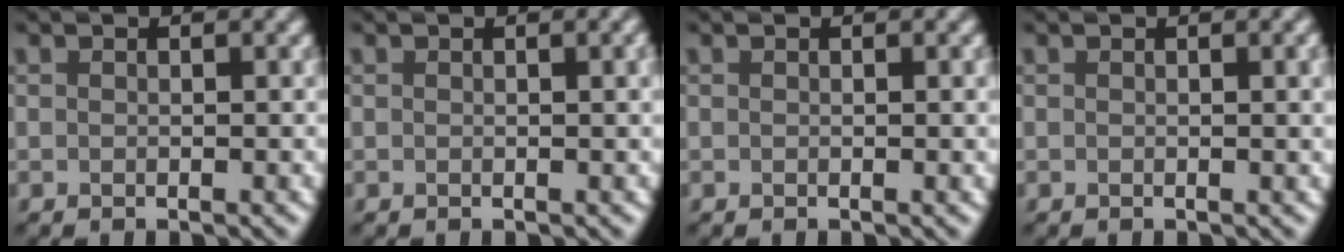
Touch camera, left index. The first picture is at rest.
{"total": 1.2, "force": [0.2, 0.3, 1.1], "torque": [-0.013, 0.003, 0.001]}
{"total": 0.7, "force": [0.1, 0.1, 0.6], "torque": [-0.006, 0.001, 0.000]}
{"total": 1.4, "force": [0.3, 0.4, 1.3], "torque": [-0.014, 0.003, 0.002]}